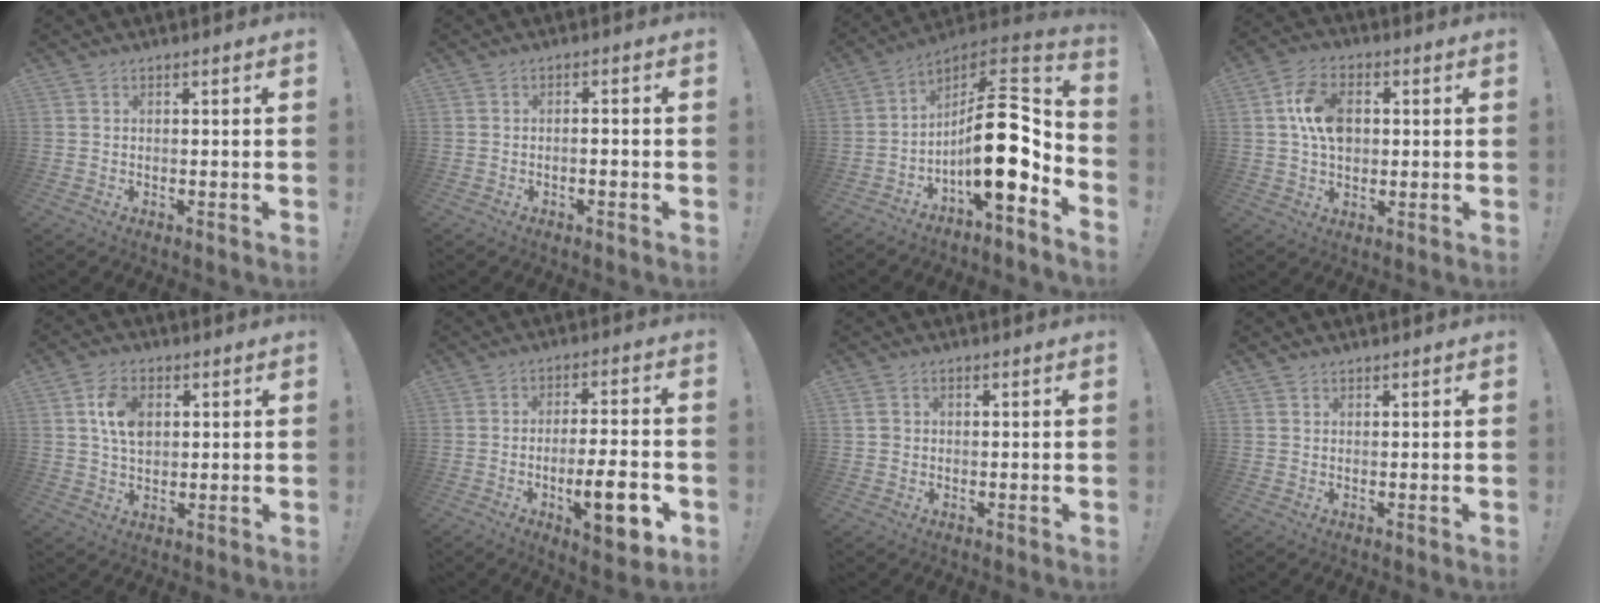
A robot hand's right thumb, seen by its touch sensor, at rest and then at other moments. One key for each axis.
{"total": 1.7, "fx": -1.3, "fy": 0.2, "fz": 1.0, "tx": -0.017, "ty": 0.003, "tz": -0.022}
{"total": 19.3, "fx": -3.4, "fy": 7.0, "fz": 17.6, "tx": -0.271, "ty": 0.004, "tz": -0.055}
{"total": 11.6, "fx": 1.5, "fy": 8.0, "fz": 8.2, "tx": -0.143, "ty": 0.013, "tz": 0.032}
{"total": 8.9, "fx": 2.3, "fy": 6.0, "fz": 6.2, "tx": -0.107, "ty": 0.007, "tz": 0.045}
{"total": 9.1, "fx": -3.1, "fy": 2.3, "fz": 8.2, "tx": -0.099, "ty": 0.002, "tz": -0.051}
{"total": 2.1, "fx": 0.5, "fy": 1.9, "fz": 0.9, "tx": -0.012, "ty": 0.002, "tz": 0.010}
{"total": 1.1, "fx": 0.9, "fy": 0.7, "fz": 0.1, "tx": 0.005, "ty": -0.003, "tz": 0.016}